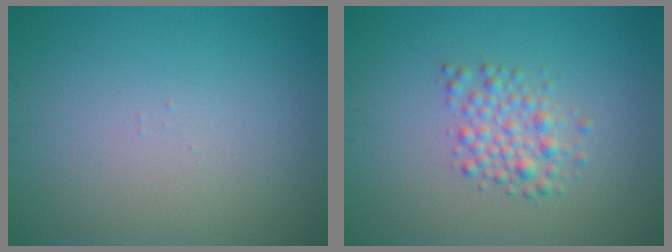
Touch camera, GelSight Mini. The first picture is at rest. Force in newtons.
{"total": 2.5, "press": 2.5, "slide": 0.0}